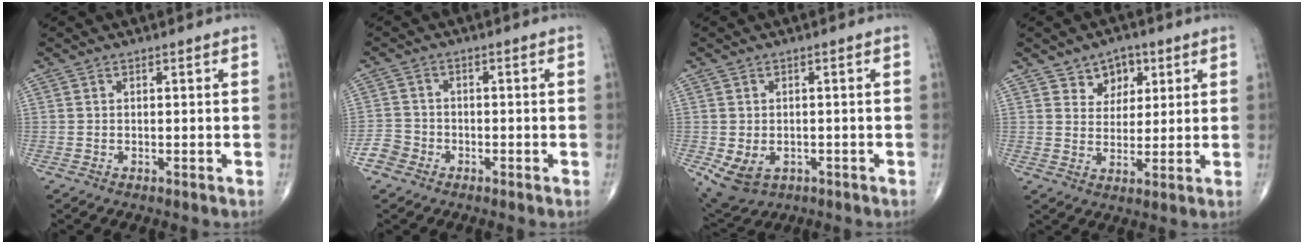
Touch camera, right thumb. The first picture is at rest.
{"total": 2.4, "force": [-1.5, 1.8, 0.0], "torque": [0.005, 0.009, -0.038]}
{"total": 6.5, "force": [-2.0, 4.8, 3.9], "torque": [-0.066, 0.002, -0.018]}
{"total": 6.2, "force": [3.3, 4.7, 2.4], "torque": [0.000, -0.014, 0.052]}